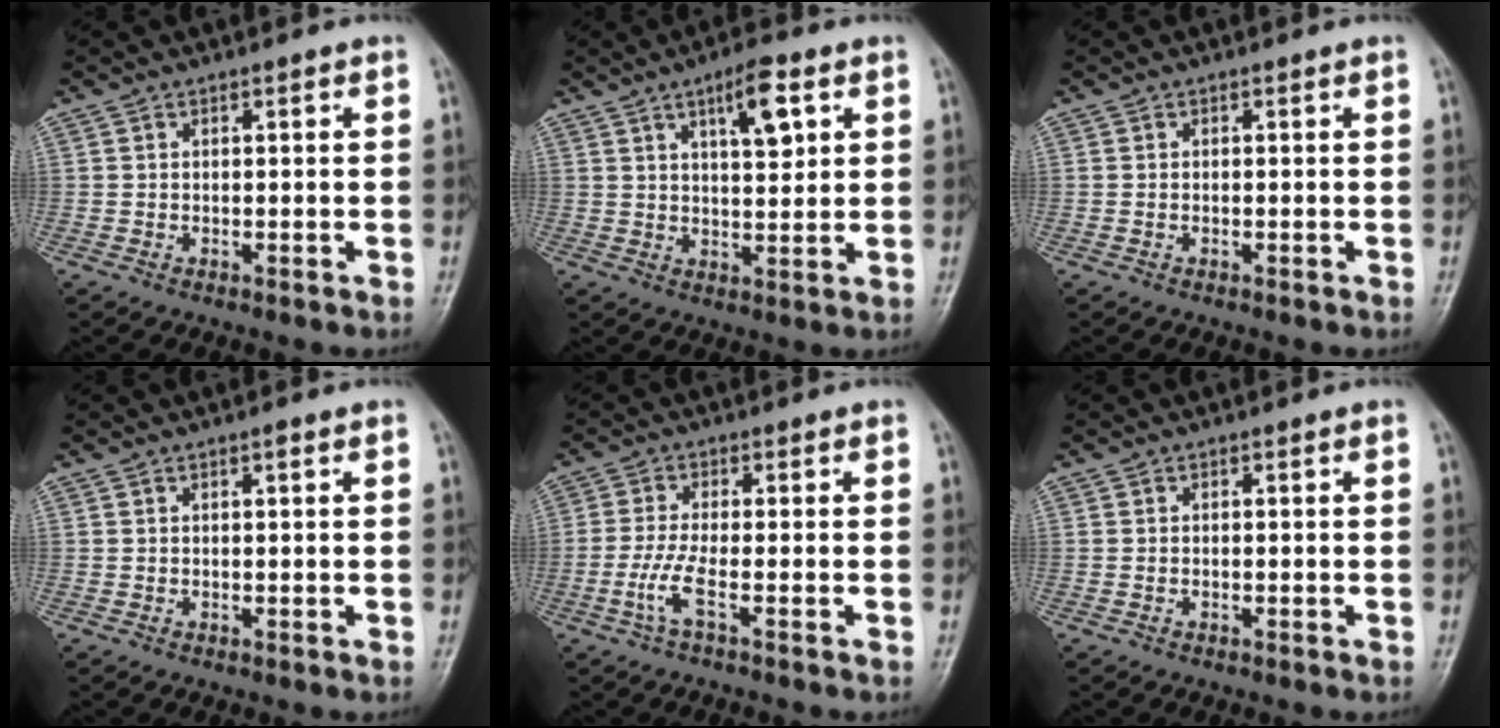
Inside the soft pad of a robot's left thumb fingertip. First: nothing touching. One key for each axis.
{"total": 7.5, "fx": 3.4, "fy": 2.5, "fz": 6.2, "tx": -0.084, "ty": -0.016, "tz": 0.053}
{"total": 0.0}
{"total": 0.6, "fx": 0.3, "fy": 0.0, "fz": 0.5, "tx": -0.008, "ty": 0.000, "tz": 0.005}
{"total": 4.3, "fx": -1.7, "fy": 0.3, "fz": 3.9, "tx": -0.104, "ty": 0.001, "tz": -0.038}
{"total": 0.0}